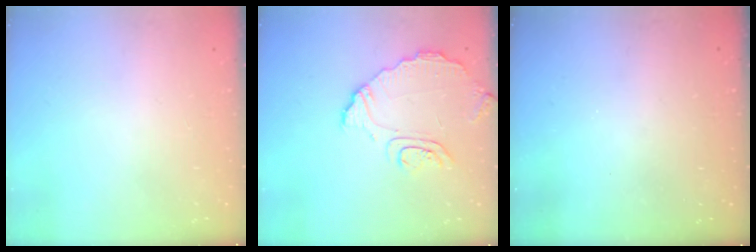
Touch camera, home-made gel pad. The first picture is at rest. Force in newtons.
{"total": 9.2, "press": 9.1, "slide": 1.0}
{"total": 3.2, "press": 3.2, "slide": 0.1}